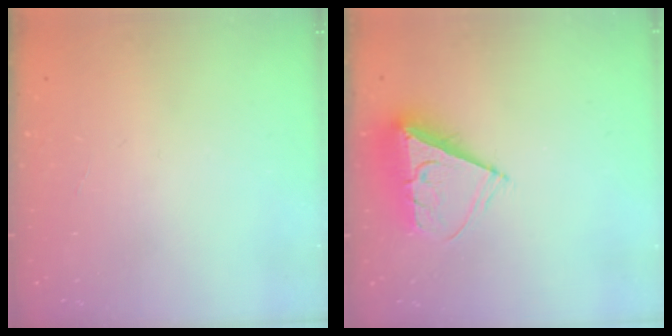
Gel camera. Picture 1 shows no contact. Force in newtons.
{"total": 8.6, "press": 8.6, "slide": 0.6}